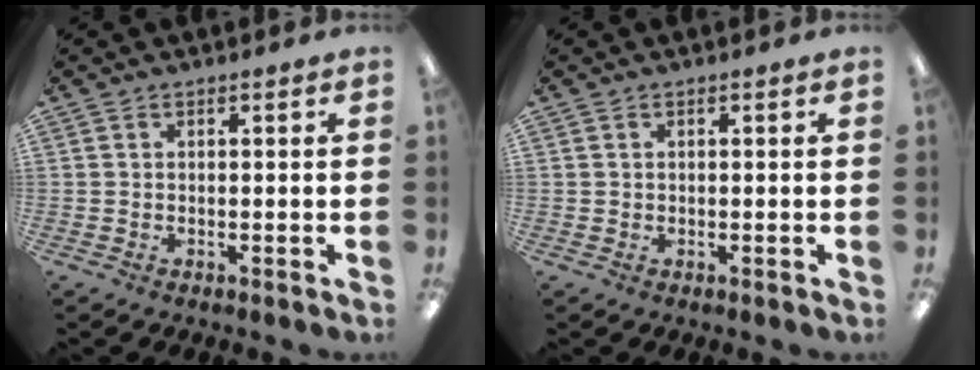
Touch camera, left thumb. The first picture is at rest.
{"total": 0.6, "force": [0.1, 0.6, 0.2], "torque": [-0.004, 0.006, -0.001]}